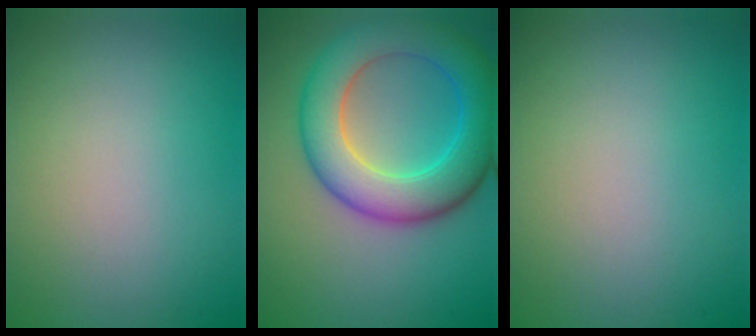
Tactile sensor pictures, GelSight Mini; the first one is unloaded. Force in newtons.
{"total": 8.2, "press": 8.2, "slide": 0.3}
{"total": 0.0}